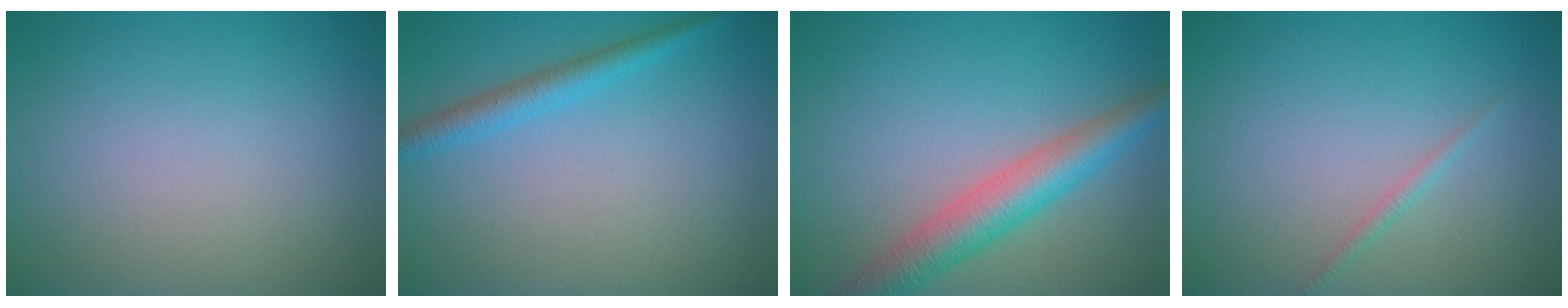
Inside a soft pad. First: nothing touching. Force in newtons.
{"total": 2.2, "press": 2.2, "slide": 0.1}
{"total": 5.0, "press": 5.0, "slide": 0.3}
{"total": 0.8, "press": 0.8, "slide": 0.1}